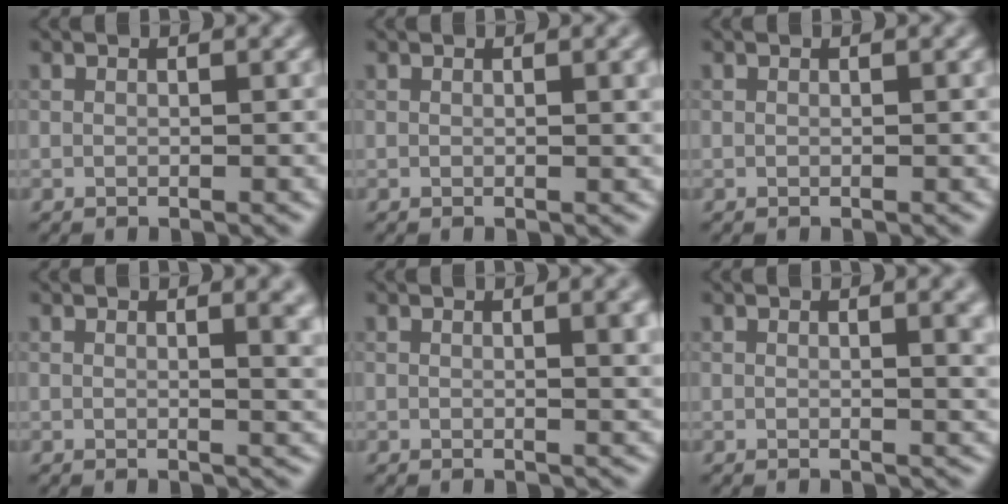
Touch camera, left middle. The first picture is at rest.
{"total": 1.5, "force": [0.4, 0.4, 1.4], "torque": [-0.014, 0.003, 0.004]}
{"total": 0.0}
{"total": 3.6, "force": [1.3, 1.4, 3.1], "torque": [-0.023, 0.003, 0.015]}
{"total": 3.4, "force": [1.1, 1.1, 3.0], "torque": [-0.026, 0.005, 0.012]}
{"total": 2.9, "force": [0.9, 1.0, 2.6], "torque": [-0.019, 0.002, 0.009]}